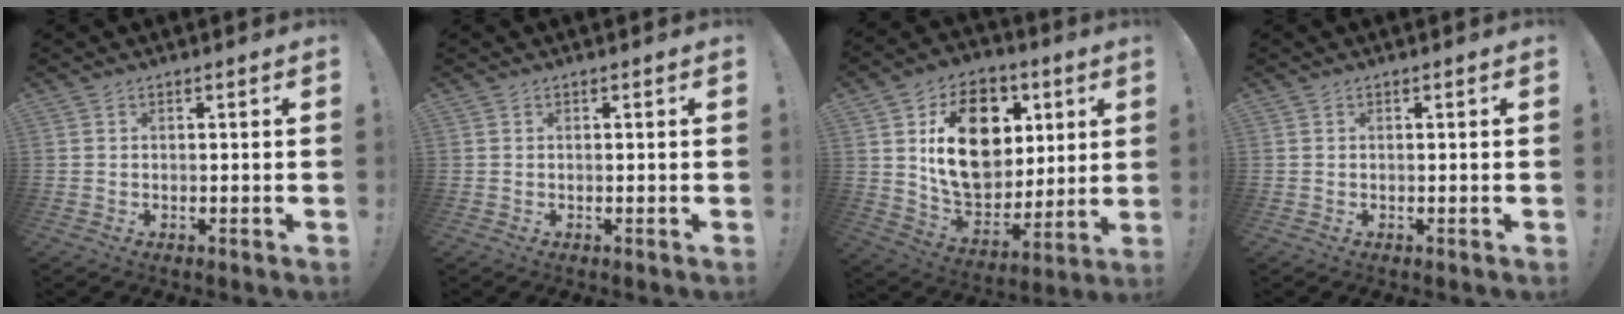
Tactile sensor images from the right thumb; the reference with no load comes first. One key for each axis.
{"total": 0.0}
{"total": 20.4, "fx": 5.8, "fy": 15.2, "fz": 12.4, "tx": -0.180, "ty": -0.022, "tz": 0.113}
{"total": 0.0}